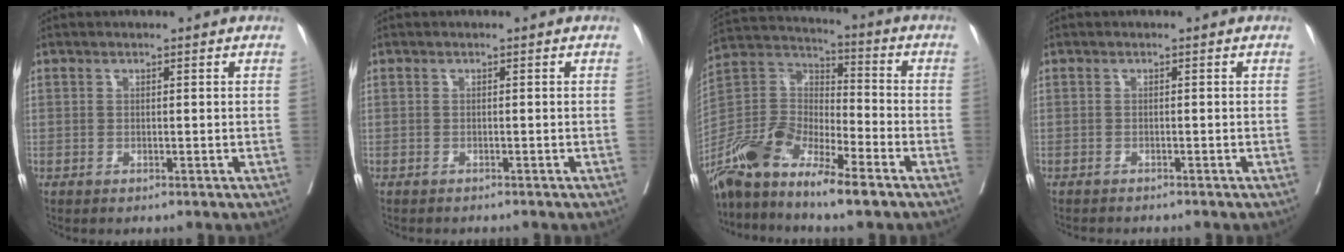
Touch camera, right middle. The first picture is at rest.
{"total": 1.8, "force": [-1.7, 0.4, 0.5], "torque": [-0.014, -0.004, -0.022]}
{"total": 14.1, "force": [-10.3, 2.6, 9.2], "torque": [-0.194, 0.001, -0.194]}
{"total": 2.3, "force": [-2.2, 0.3, 0.6], "torque": [-0.012, -0.006, -0.031]}